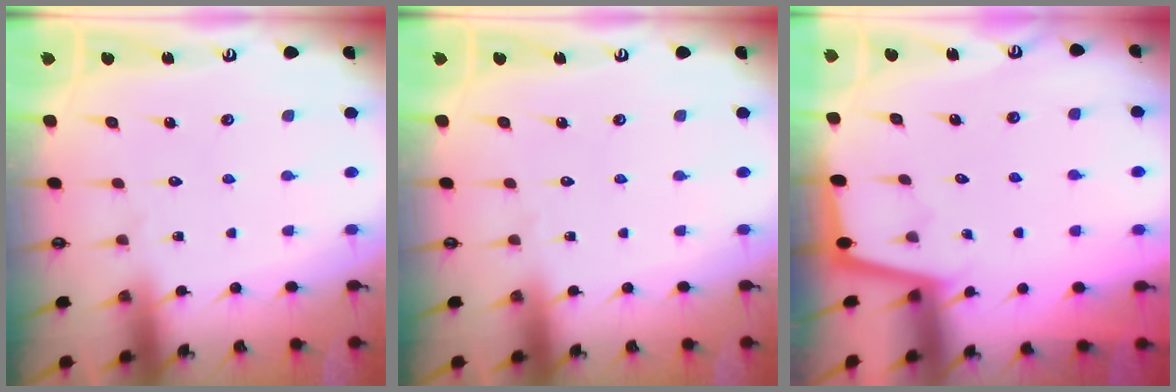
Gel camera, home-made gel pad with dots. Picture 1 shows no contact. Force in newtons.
{"total": 0.0}
{"total": 1.7, "press": 1.7, "slide": 0.2}